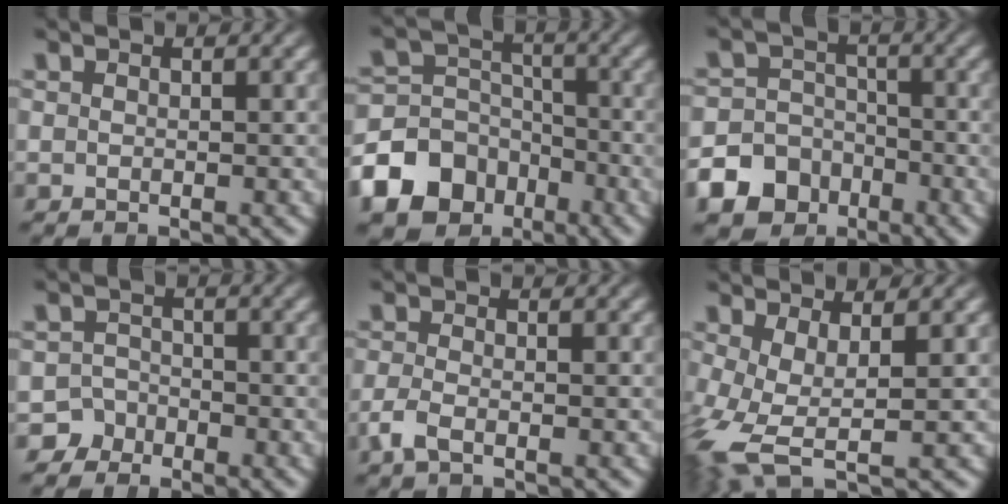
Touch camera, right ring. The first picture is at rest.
{"total": 11.3, "force": [-5.3, 9.1, 4.0], "torque": [-0.067, -0.041, -0.084]}
{"total": 9.0, "force": [-4.7, 7.3, 2.3], "torque": [-0.040, -0.029, -0.081]}
{"total": 4.9, "force": [-3.2, 3.7, 0.2], "torque": [-0.006, -0.013, -0.057]}
{"total": 1.9, "force": [-1.3, 0.6, 1.2], "torque": [-0.032, -0.009, -0.022]}
{"total": 5.2, "force": [-1.9, 3.0, 3.8], "torque": [-0.112, -0.048, -0.012]}